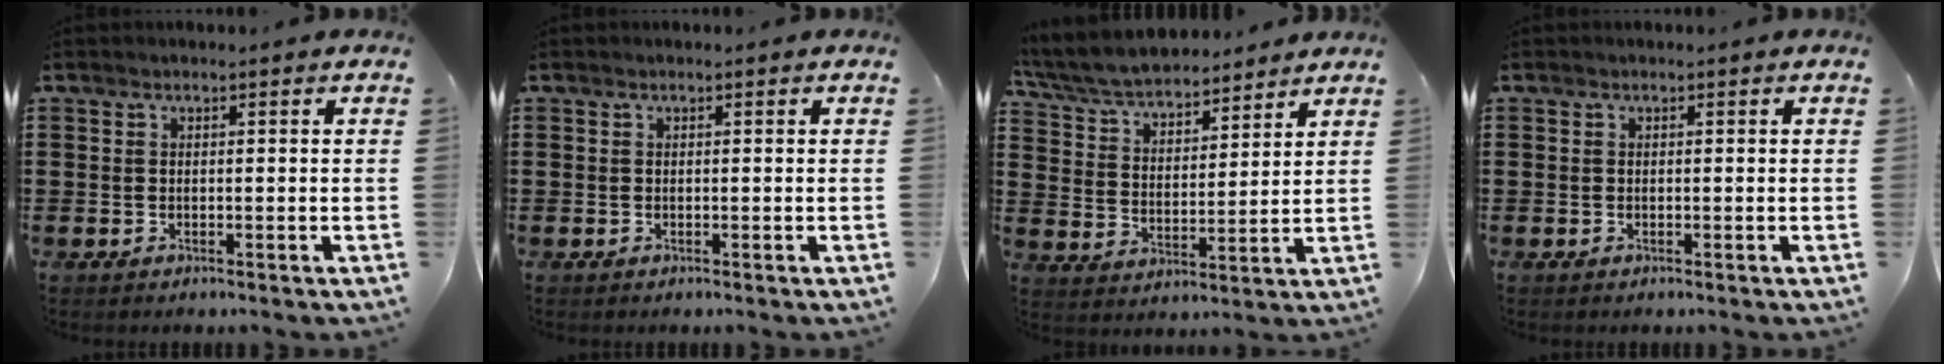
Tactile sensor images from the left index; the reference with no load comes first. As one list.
[{"total": 0.0}, {"total": 6.7, "force": [6.3, 1.1, 1.8], "torque": [-0.064, -0.033, 0.111]}, {"total": 0.0}]